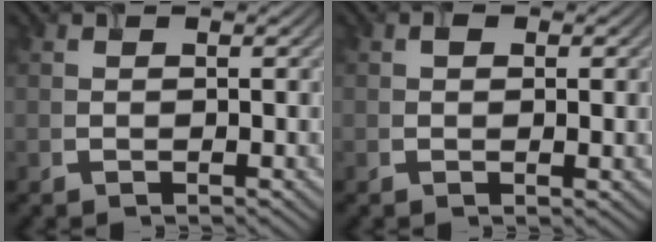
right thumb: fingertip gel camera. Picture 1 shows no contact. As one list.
[{"total": 1.0, "force": [0.2, 0.6, 0.8], "torque": [-0.014, -0.001, 0.009]}]